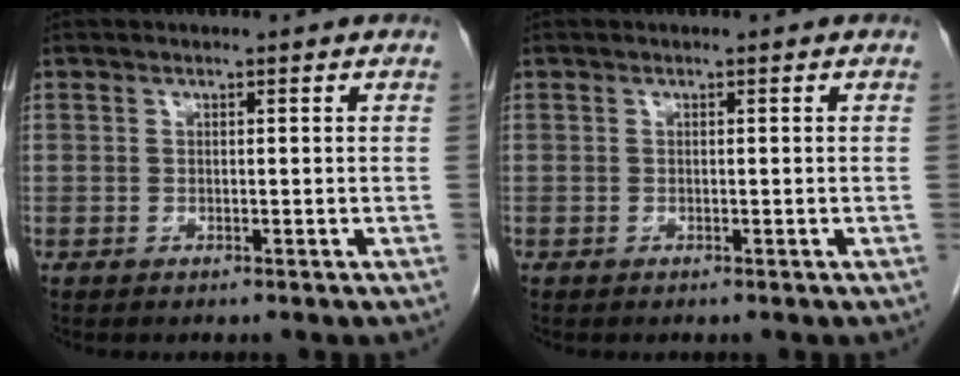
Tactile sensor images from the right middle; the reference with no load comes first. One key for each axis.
{"total": 0.0}